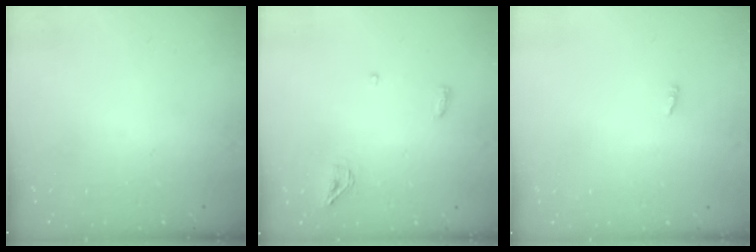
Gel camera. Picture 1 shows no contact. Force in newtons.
{"total": 6.3, "press": 5.0, "slide": 3.9}
{"total": 1.9, "press": 1.9, "slide": 0.2}